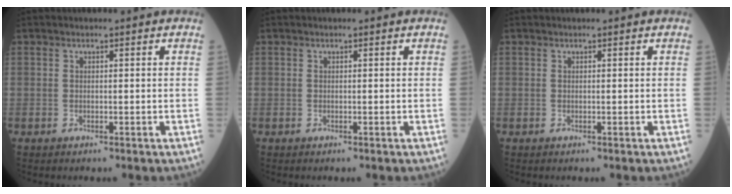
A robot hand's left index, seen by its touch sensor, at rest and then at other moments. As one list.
[{"total": 0.0}, {"total": 0.0}]